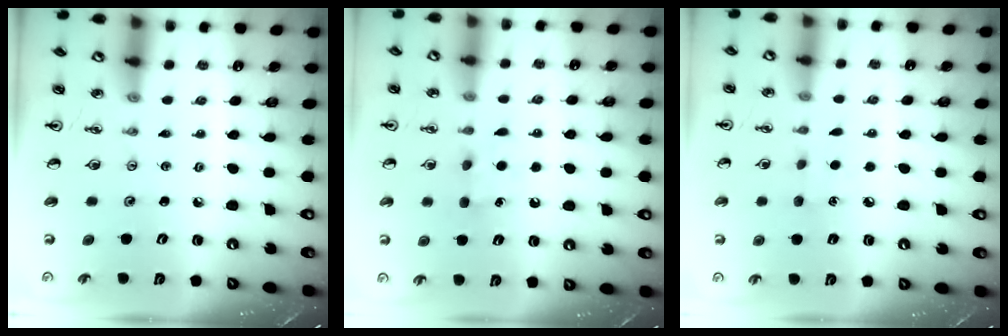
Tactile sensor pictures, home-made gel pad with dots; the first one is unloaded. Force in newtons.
{"total": 5.6, "press": 5.5, "slide": 0.7}
{"total": 4.9, "press": 4.9, "slide": 0.6}